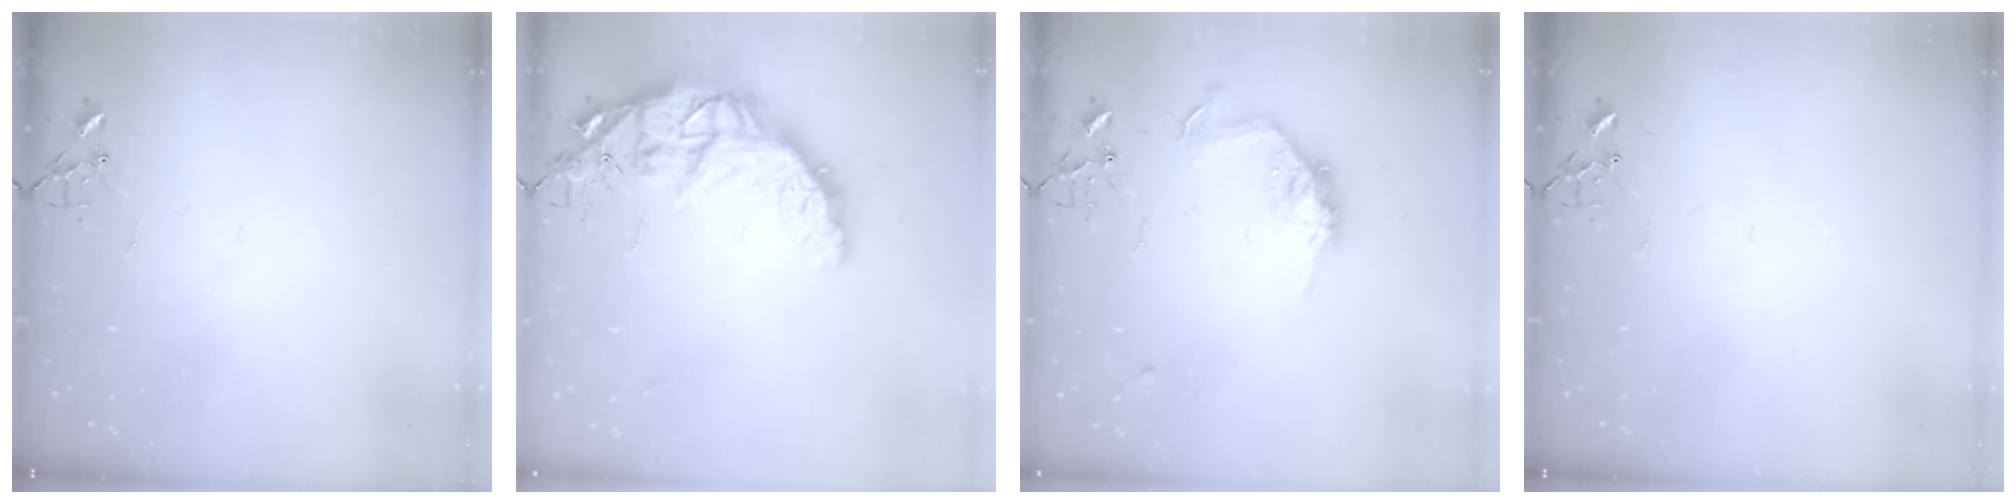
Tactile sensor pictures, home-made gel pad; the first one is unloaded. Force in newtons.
{"total": 15.2, "press": 15.2, "slide": 1.2}
{"total": 10.9, "press": 10.9, "slide": 0.5}
{"total": 0.0}